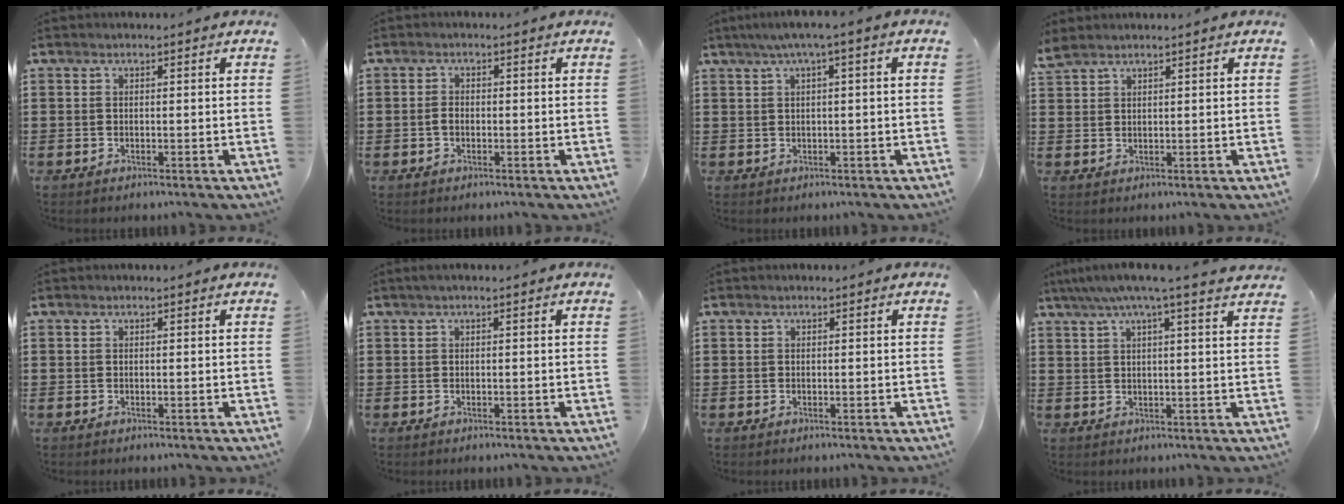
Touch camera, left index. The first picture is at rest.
{"total": 1.7, "force": [-0.3, 1.0, 1.4], "torque": [-0.036, 0.000, -0.009]}
{"total": 2.6, "force": [0.2, -0.1, 2.6], "torque": [-0.047, 0.000, 0.000]}
{"total": 2.0, "force": [1.8, 0.3, 0.7], "torque": [-0.018, -0.001, 0.036]}
{"total": 0.0}
{"total": 0.7, "force": [-0.1, 0.1, 0.7], "torque": [-0.011, -0.002, -0.001]}
{"total": 0.0}
{"total": 5.1, "force": [3.8, -0.3, 3.4], "torque": [-0.078, -0.009, 0.064]}